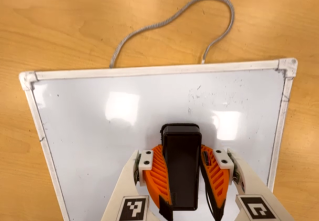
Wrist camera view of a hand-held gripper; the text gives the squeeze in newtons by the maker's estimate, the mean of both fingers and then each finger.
{"total": 18.0, "left": 18.0, "right": 17.9}